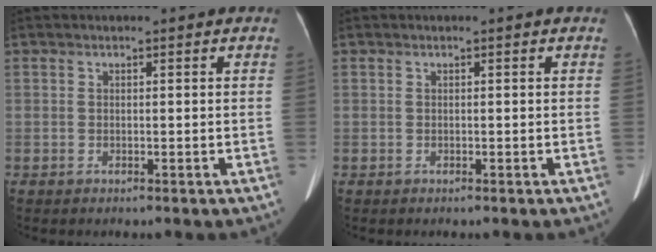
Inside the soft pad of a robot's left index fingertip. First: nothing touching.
{"total": 0.0}